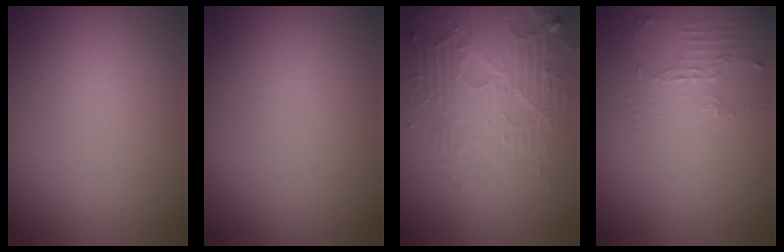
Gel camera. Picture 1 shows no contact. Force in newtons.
{"total": 0.0}
{"total": 4.2, "press": 4.2, "slide": 0.7}
{"total": 2.2, "press": 1.6, "slide": 1.5}